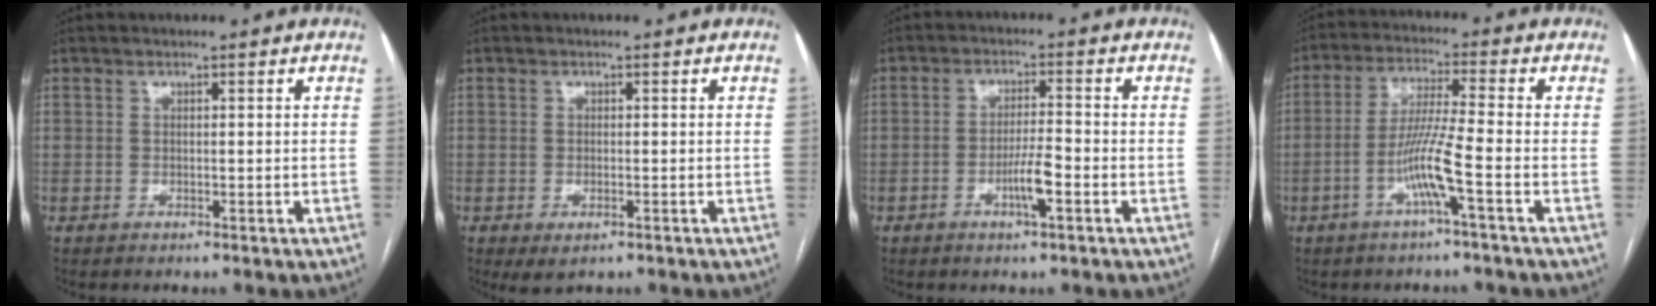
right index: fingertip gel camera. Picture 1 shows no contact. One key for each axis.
{"total": 2.6, "fx": -1.1, "fy": 1.2, "fz": 2.0, "tx": -0.037, "ty": -0.005, "tz": -0.007}
{"total": 8.0, "fx": -3.2, "fy": 0.6, "fz": 7.3, "tx": -0.139, "ty": -0.002, "tz": -0.056}
{"total": 7.6, "fx": -3.0, "fy": -0.9, "fz": 6.9, "tx": -0.139, "ty": 0.002, "tz": -0.059}